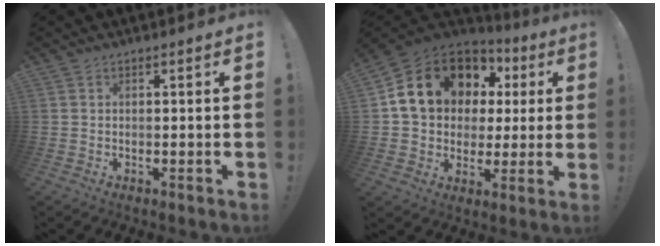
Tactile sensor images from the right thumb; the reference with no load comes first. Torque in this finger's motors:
{"motor_torque": [2.20, 2.80, 0.77, -0.45, 0.10]}